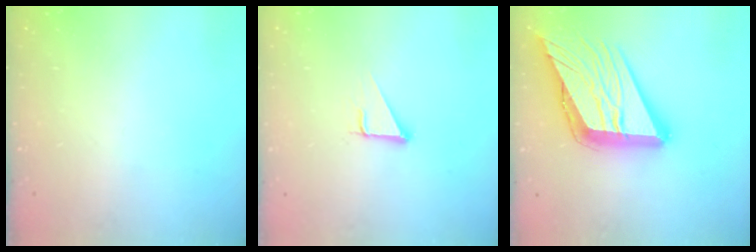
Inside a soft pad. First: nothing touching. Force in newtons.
{"total": 2.9, "press": 2.9, "slide": 0.1}
{"total": 24.2, "press": 24.1, "slide": 2.8}